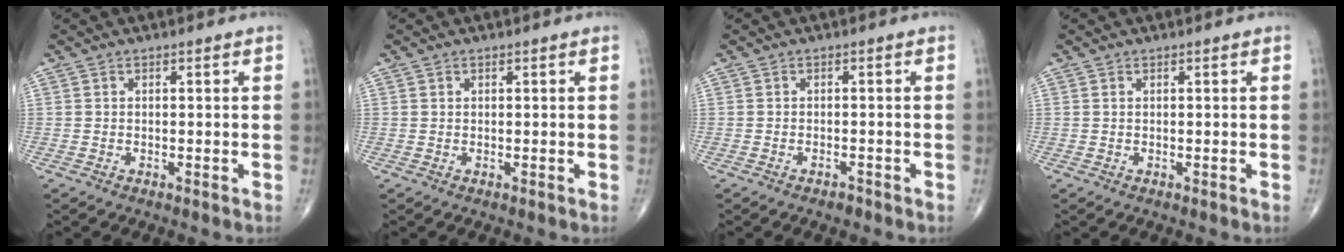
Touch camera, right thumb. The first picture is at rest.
{"total": 0.0}
{"total": 1.2, "force": [-0.9, 0.6, 0.5], "torque": [-0.010, 0.003, -0.013]}
{"total": 0.0}